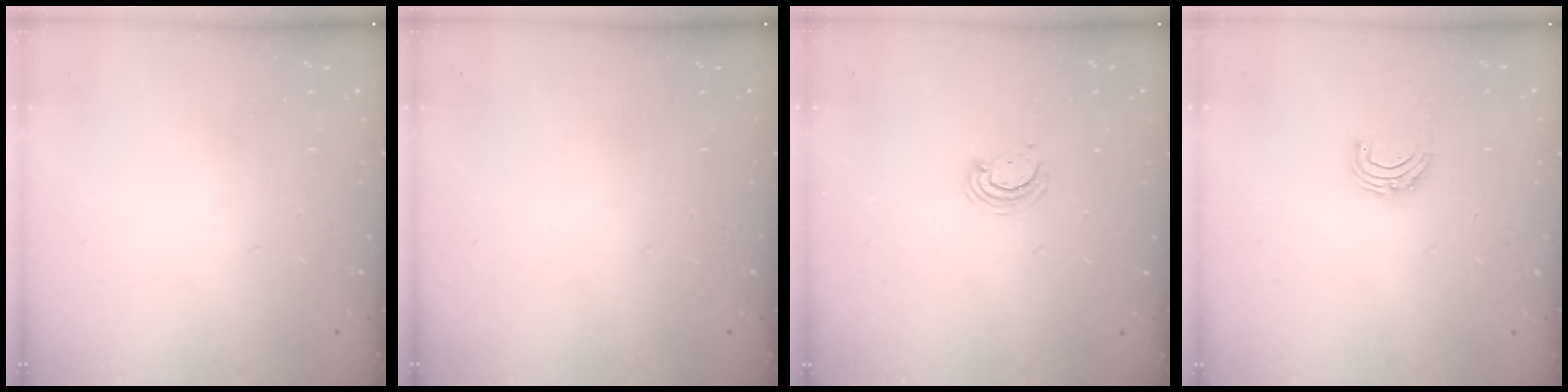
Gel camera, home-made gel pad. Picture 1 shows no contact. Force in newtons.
{"total": 0.0}
{"total": 4.3, "press": 4.3, "slide": 0.4}
{"total": 5.5, "press": 5.5, "slide": 0.6}